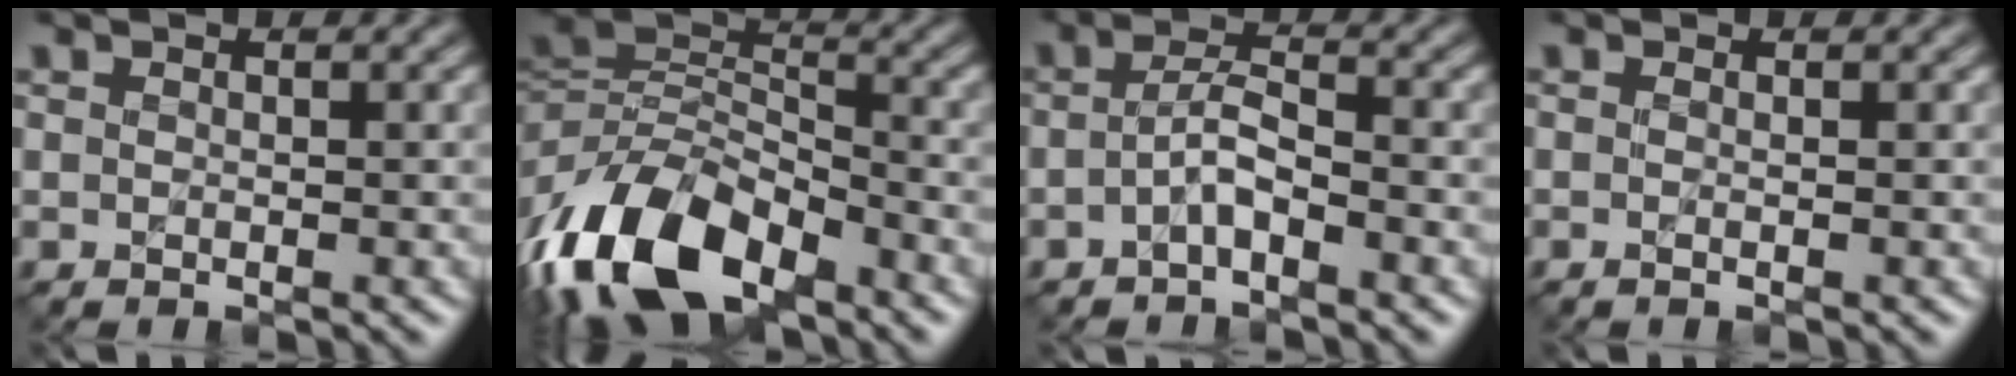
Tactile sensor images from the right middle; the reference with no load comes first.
{"total": 11.8, "force": [-6.5, 6.2, 7.6], "torque": [-0.156, -0.007, -0.129]}
{"total": 2.1, "force": [-1.0, 0.4, 1.8], "torque": [-0.037, 0.010, -0.025]}
{"total": 1.0, "force": [0.1, 0.5, 0.9], "torque": [-0.008, -0.005, -0.009]}